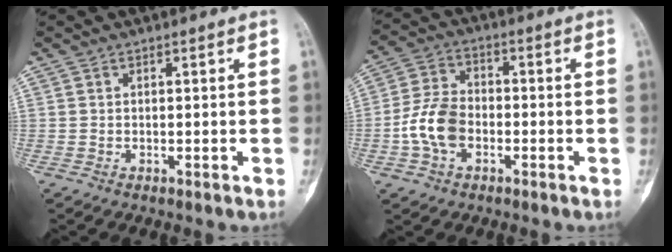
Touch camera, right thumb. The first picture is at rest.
{"total": 9.2, "force": [-2.4, 6.2, 6.4], "torque": [-0.118, 0.024, -0.053]}